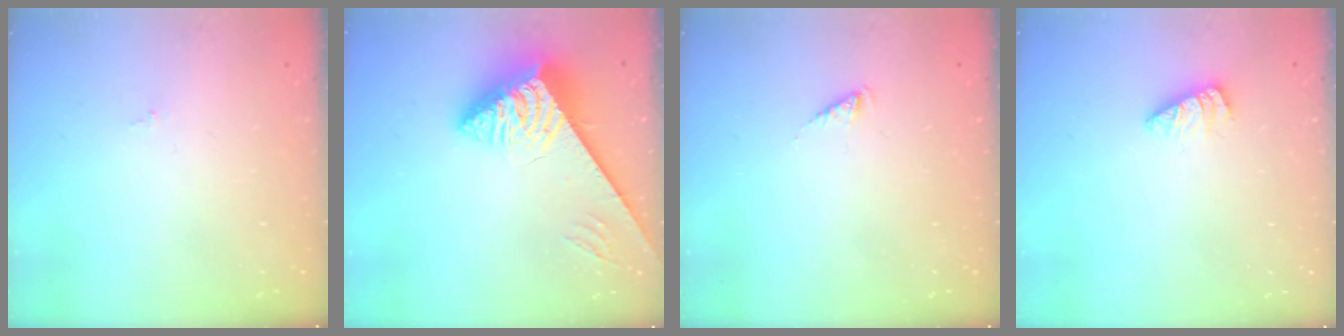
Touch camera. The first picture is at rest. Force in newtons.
{"total": 5.5, "press": 5.5, "slide": 0.5}
{"total": 0.8, "press": 0.8, "slide": 0.2}
{"total": 1.5, "press": 1.5, "slide": 0.3}